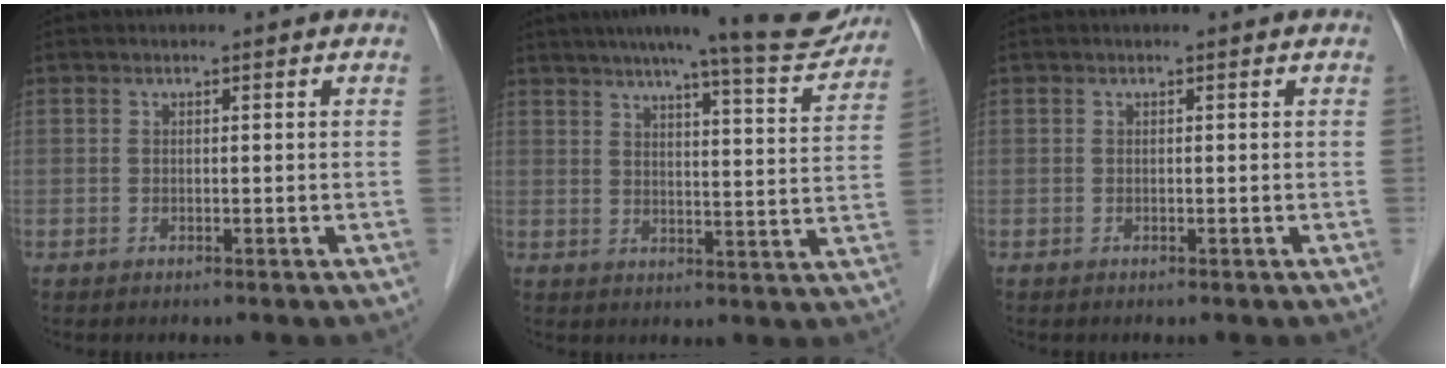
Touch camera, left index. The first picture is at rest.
{"total": 15.9, "force": [14.1, 1.3, 7.2], "torque": [-0.093, -0.014, 0.175]}
{"total": 0.0}